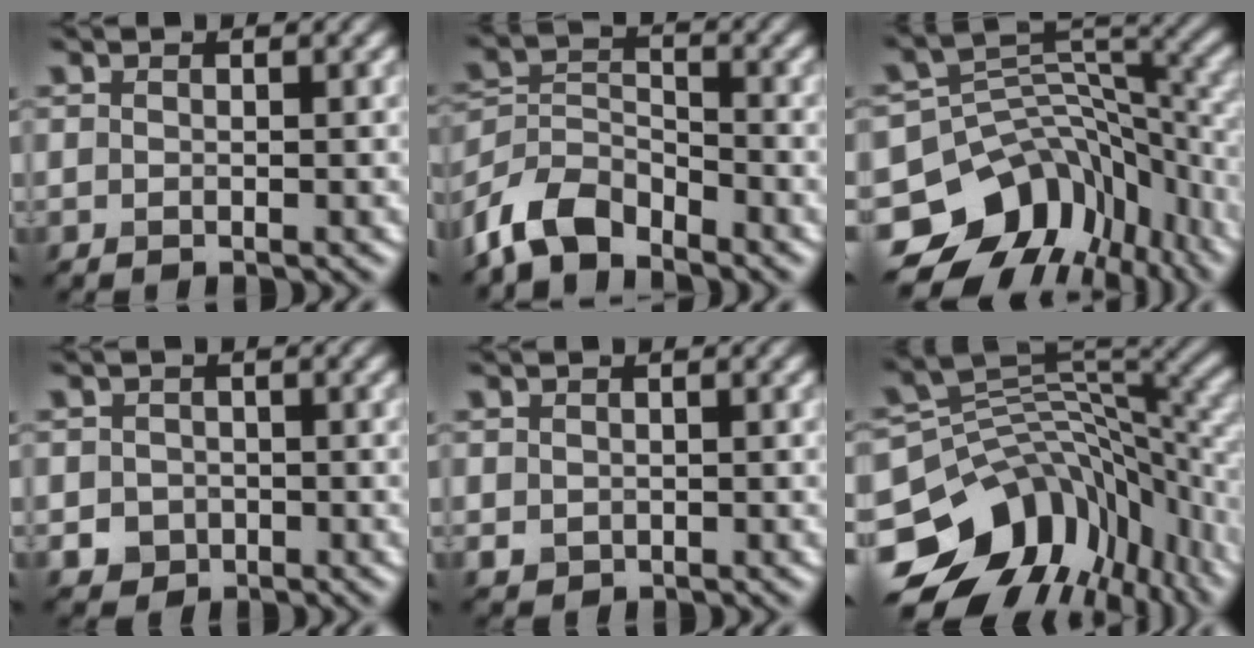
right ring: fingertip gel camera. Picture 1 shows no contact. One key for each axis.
{"total": 5.5, "fx": -4.5, "fy": 2.3, "fz": 2.2, "tx": -0.040, "ty": 0.001, "tz": -0.099}
{"total": 11.5, "fx": -6.1, "fy": 8.0, "fz": 5.6, "tx": -0.101, "ty": 0.006, "tz": -0.097}
{"total": 1.9, "fx": -0.6, "fy": 1.7, "fz": 0.5, "tx": -0.001, "ty": -0.004, "tz": -0.010}
{"total": 0.9, "fx": 0.1, "fy": 0.8, "fz": 0.3, "tx": -0.004, "ty": -0.004, "tz": 0.003}
{"total": 12.9, "fx": -5.7, "fy": 8.9, "fz": 7.4, "tx": -0.158, "ty": -0.007, "tz": -0.087}